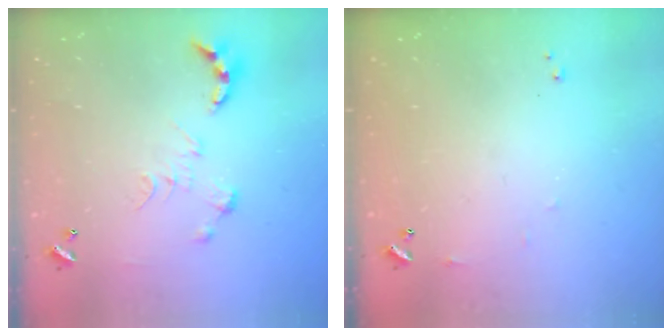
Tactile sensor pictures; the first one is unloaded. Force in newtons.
{"total": 7.1, "press": 7.1, "slide": 0.8}